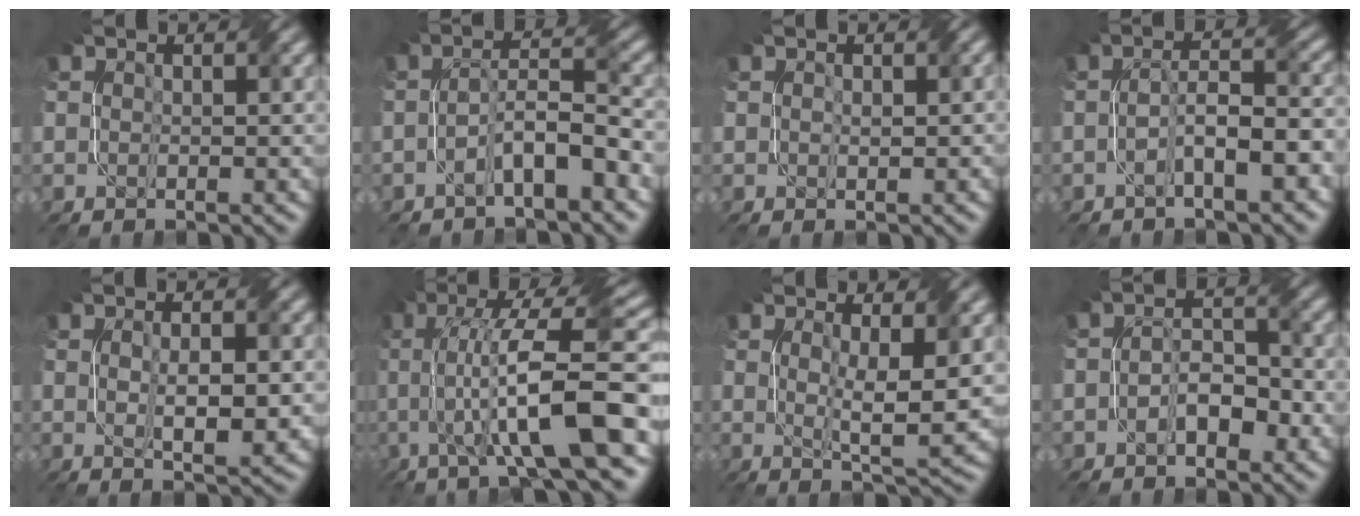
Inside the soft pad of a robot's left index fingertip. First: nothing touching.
{"total": 4.4, "force": [-2.4, 0.9, 3.6], "torque": [-0.064, 0.017, -0.045]}
{"total": 0.9, "force": [0.2, 0.5, 0.7], "torque": [-0.011, -0.001, 0.007]}
{"total": 4.5, "force": [-2.0, 1.1, 3.9], "torque": [-0.072, 0.013, -0.037]}
{"total": 3.5, "force": [0.0, 0.9, 3.4], "torque": [-0.063, -0.003, 0.004]}
{"total": 13.2, "force": [-1.0, 3.0, 12.8], "torque": [-0.197, 0.018, -0.019]}
{"total": 4.4, "force": [0.9, 0.8, 4.2], "torque": [-0.074, -0.012, 0.018]}
{"total": 3.1, "force": [-1.3, 1.6, 2.2], "torque": [-0.037, 0.009, -0.022]}